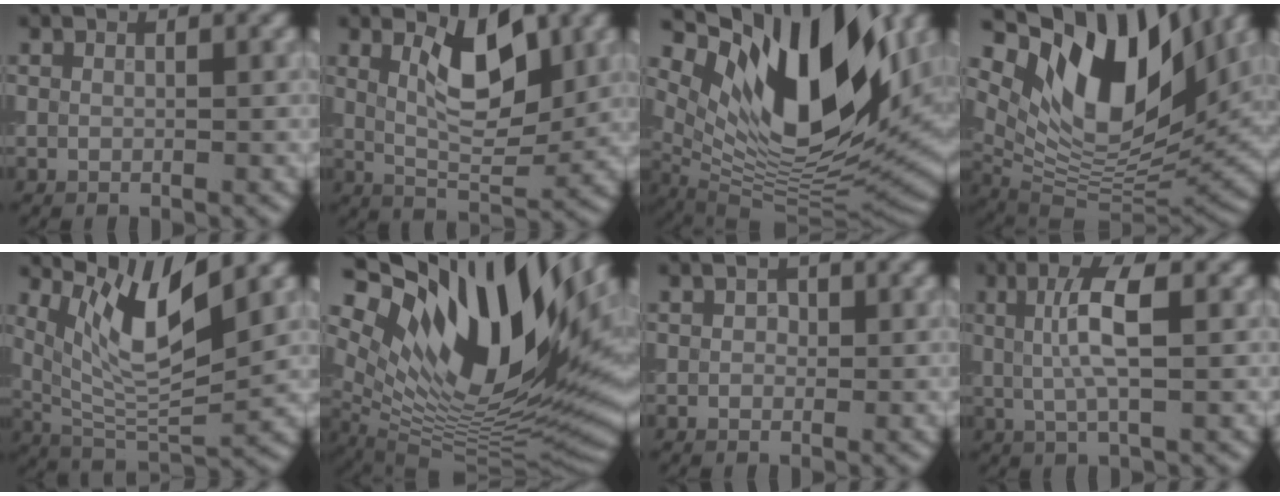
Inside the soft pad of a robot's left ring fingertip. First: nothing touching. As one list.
[{"total": 5.8, "force": [2.1, 2.4, 4.9], "torque": [-0.079, -0.003, 0.036]}, {"total": 15.9, "force": [6.9, 7.0, 12.5], "torque": [-0.212, 0.005, 0.118]}, {"total": 14.9, "force": [6.7, 7.1, 11.3], "torque": [-0.196, 0.009, 0.119]}, {"total": 7.7, "force": [3.9, 2.2, 6.2], "torque": [-0.121, -0.009, 0.076]}, {"total": 18.2, "force": [9.1, 7.4, 14.0], "torque": [-0.261, 0.025, 0.152]}, {"total": 0.9, "force": [0.1, 0.8, 0.4], "torque": [-0.004, -0.002, -0.002]}, {"total": 4.5, "force": [0.8, 1.1, 4.3], "torque": [-0.083, 0.002, 0.013]}]